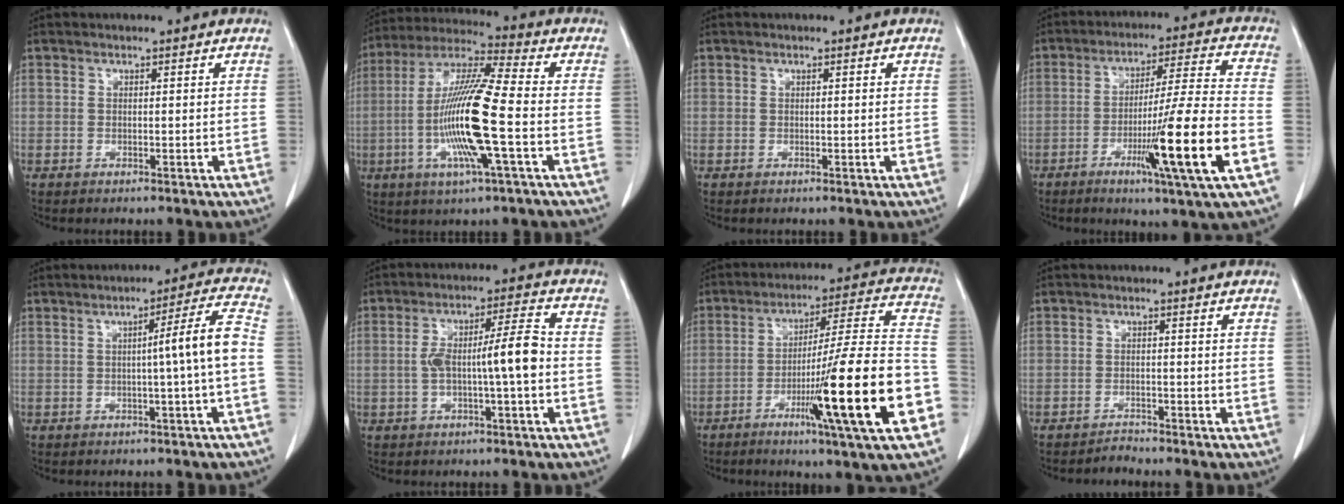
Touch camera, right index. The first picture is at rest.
{"total": 15.9, "force": [-3.2, 0.4, 15.6], "torque": [-0.315, -0.007, -0.069]}
{"total": 0.0}
{"total": 16.0, "force": [-5.7, -1.5, 14.9], "torque": [-0.253, -0.020, -0.096]}
{"total": 6.5, "force": [-0.9, -1.3, 6.3], "torque": [-0.090, 0.012, -0.013]}
{"total": 8.3, "force": [-1.1, 0.6, 8.2], "torque": [-0.149, 0.022, -0.019]}
{"total": 21.4, "force": [-7.8, -0.6, 20.0], "torque": [-0.281, -0.013, -0.126]}
{"total": 1.4, "force": [-1.4, 0.0, -0.3], "torque": [0.009, -0.005, -0.021]}